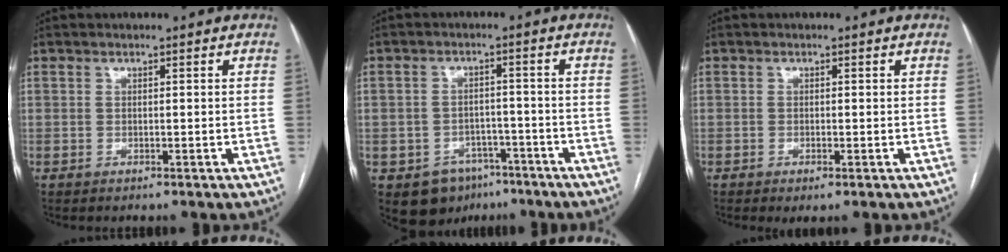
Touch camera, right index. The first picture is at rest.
{"total": 7.3, "force": [-4.4, 5.6, 1.9], "torque": [-0.025, 0.014, -0.055]}
{"total": 1.3, "force": [-0.6, 0.2, 1.1], "torque": [-0.016, -0.002, -0.008]}